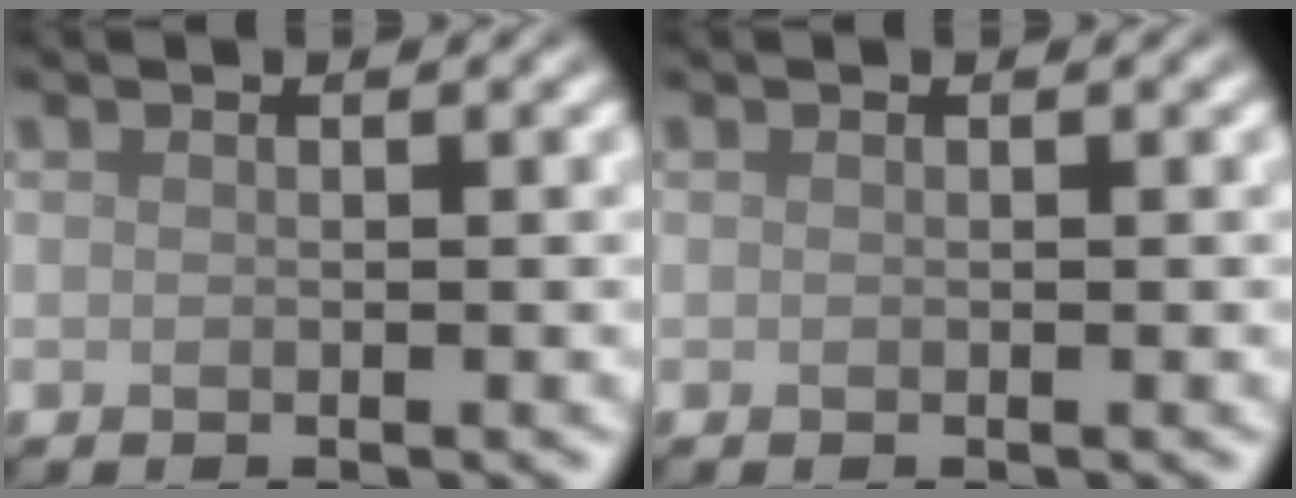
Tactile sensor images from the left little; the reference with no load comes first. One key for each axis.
{"total": 0.0}